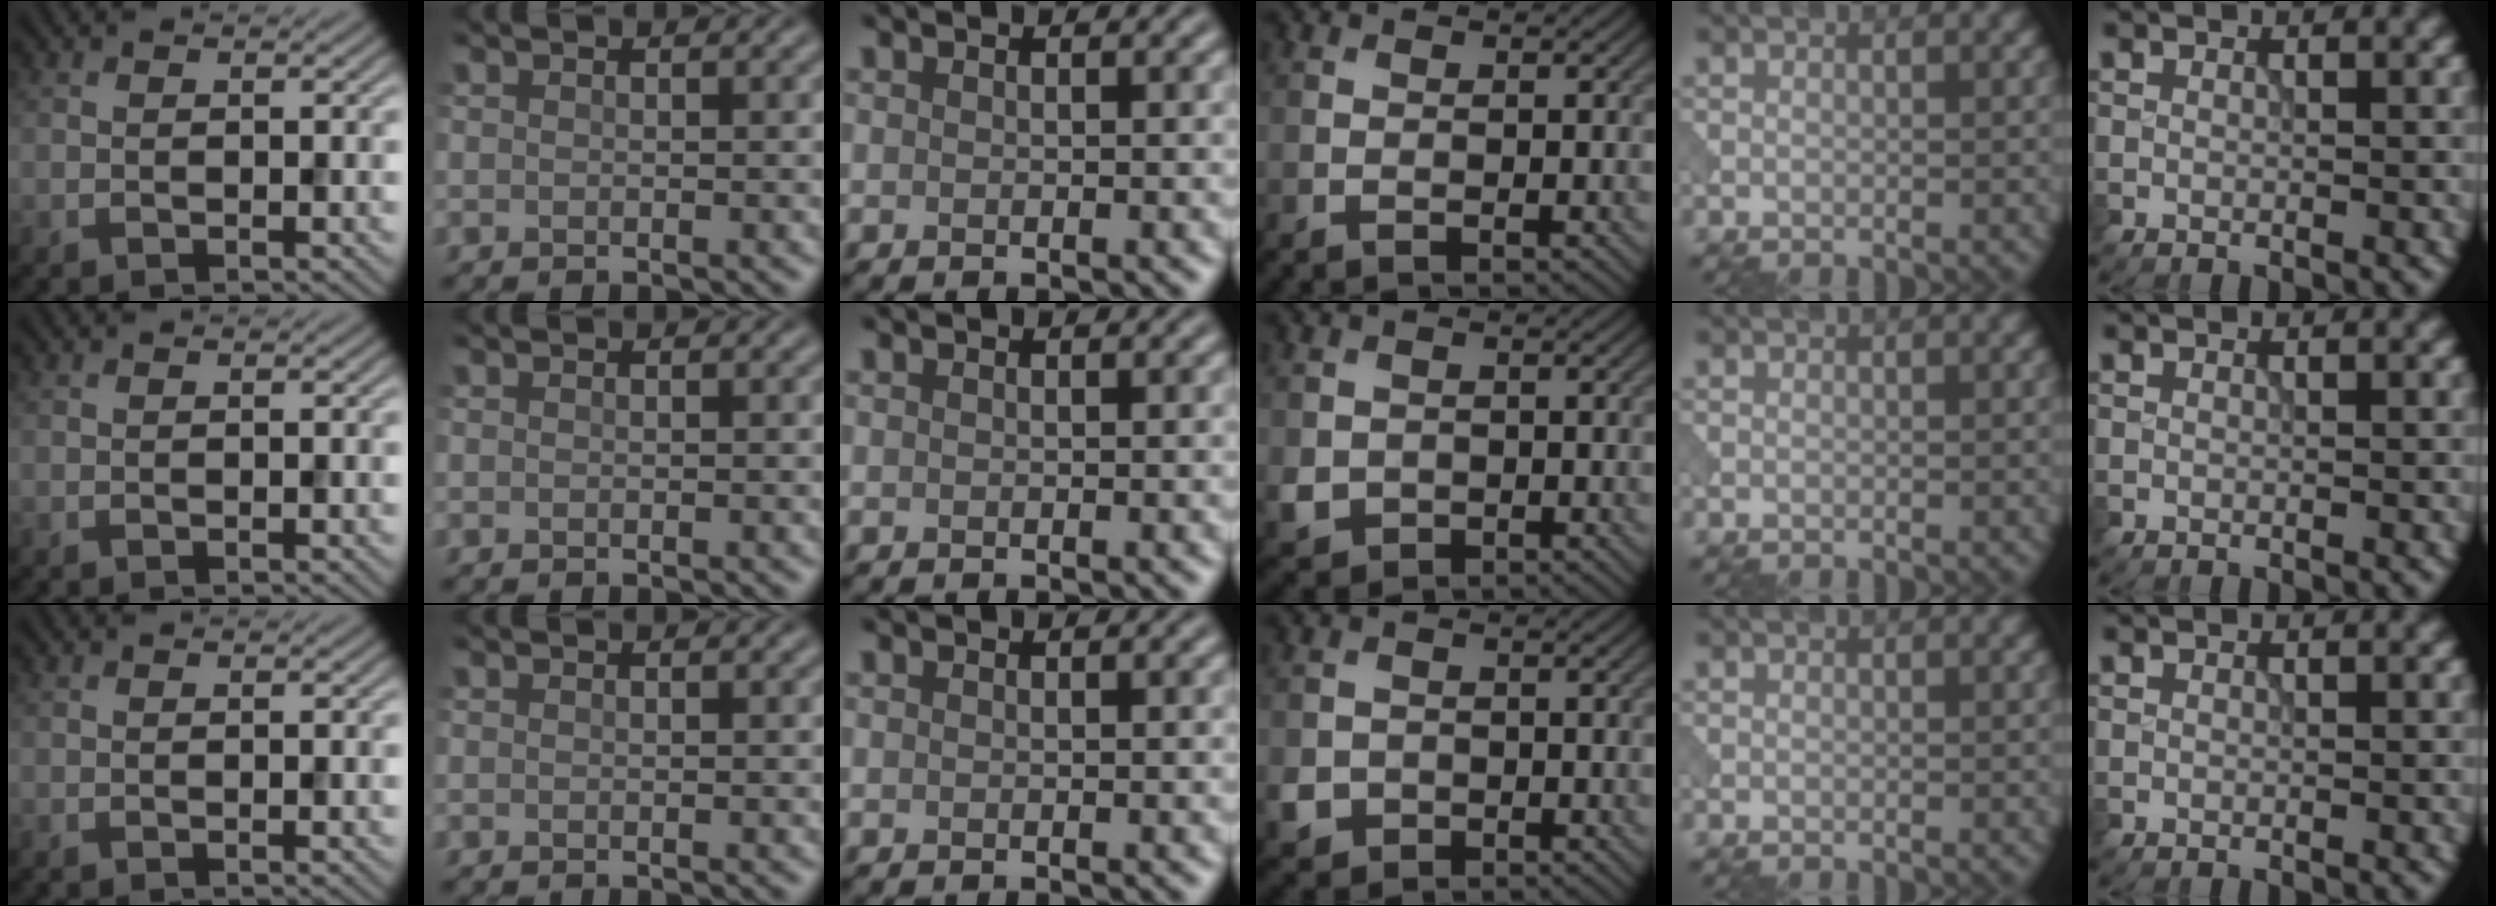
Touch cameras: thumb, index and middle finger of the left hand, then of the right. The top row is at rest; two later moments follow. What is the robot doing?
{"motion": "open", "object": "sandwich press"}